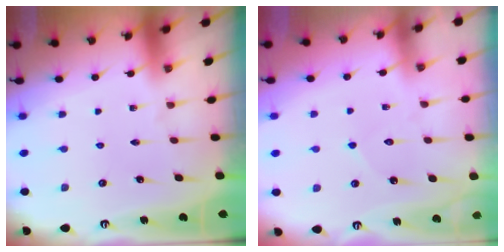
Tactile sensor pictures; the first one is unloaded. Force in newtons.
{"total": 5.7, "press": 5.7, "slide": 0.1}